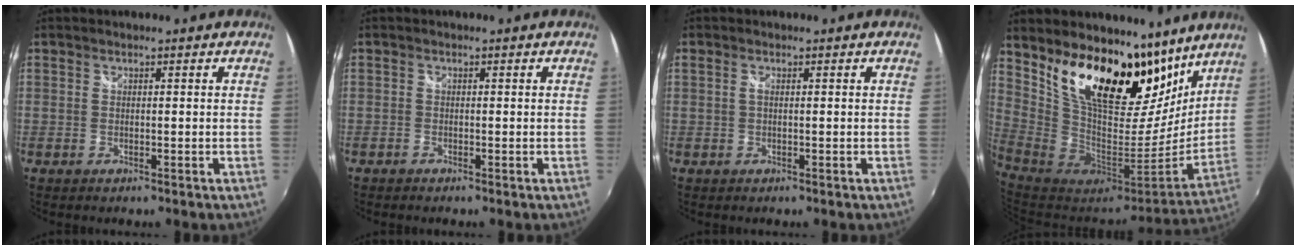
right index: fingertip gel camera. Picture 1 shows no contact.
{"total": 0.8, "force": [-0.7, 0.4, 0.1], "torque": [-0.005, -0.002, -0.016]}
{"total": 0.8, "force": [0.1, 0.1, 0.8], "torque": [-0.015, 0.002, -0.001]}
{"total": 22.2, "force": [14.2, 9.8, 13.9], "torque": [-0.239, 0.005, 0.260]}